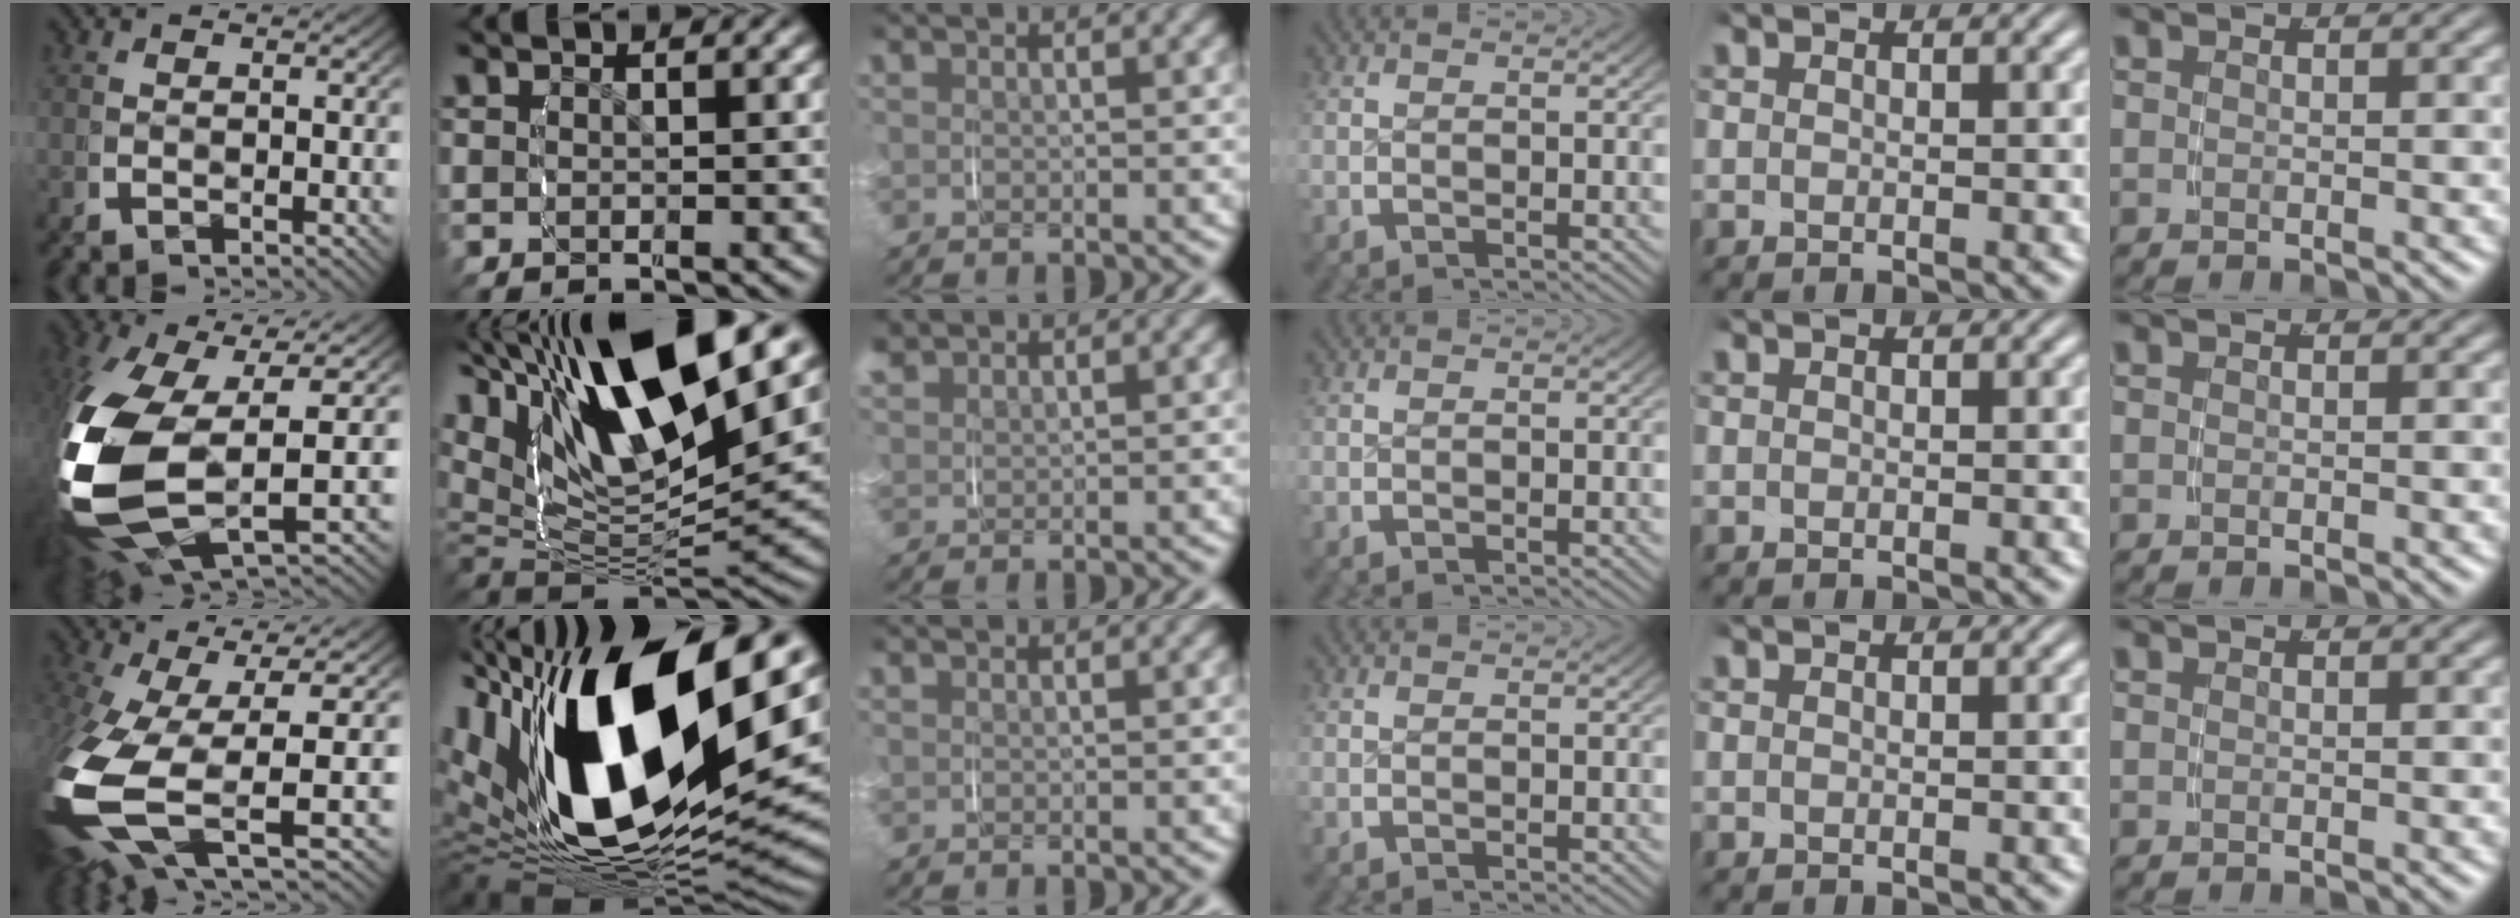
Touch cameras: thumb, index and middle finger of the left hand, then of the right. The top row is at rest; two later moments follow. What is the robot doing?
{"motion": "grasp_and_lifting", "object": "knife"}